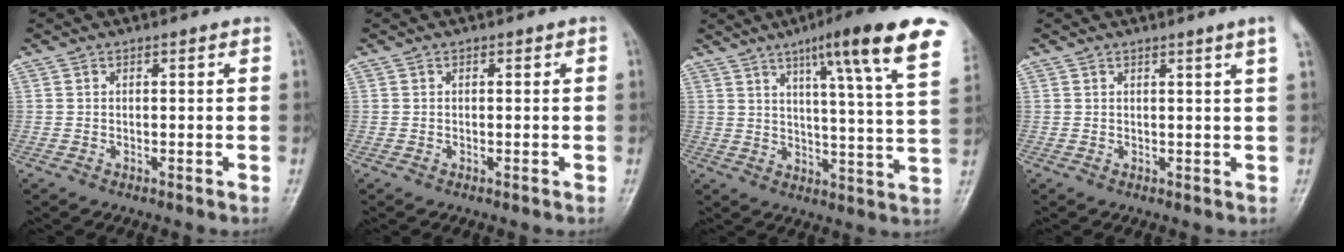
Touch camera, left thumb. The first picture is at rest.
{"total": 0.0}
{"total": 19.4, "force": [11.1, 1.8, 15.8], "torque": [-0.206, -0.037, 0.144]}
{"total": 2.6, "force": [1.5, -0.8, 1.9], "torque": [-0.026, -0.008, 0.024]}